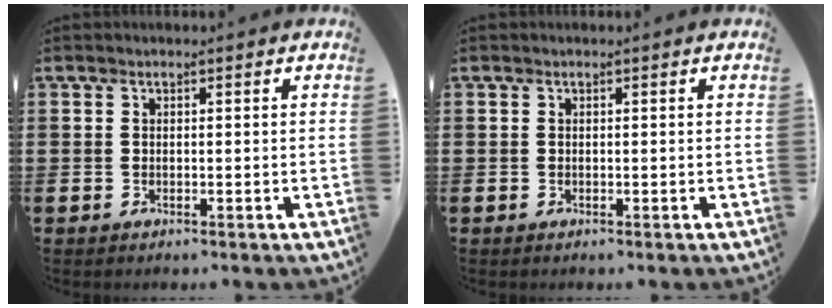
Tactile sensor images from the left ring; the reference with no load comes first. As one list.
[{"total": 0.0}]